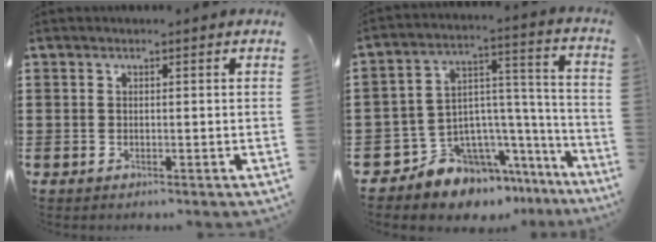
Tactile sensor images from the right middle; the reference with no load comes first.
{"total": 9.0, "force": [-7.4, 4.7, 1.8], "torque": [-0.053, -0.001, -0.140]}